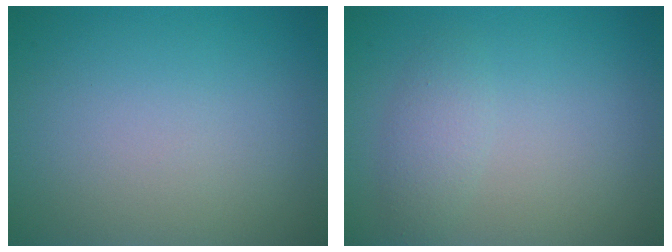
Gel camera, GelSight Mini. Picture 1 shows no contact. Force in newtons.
{"total": 1.8, "press": 1.8, "slide": 0.1}